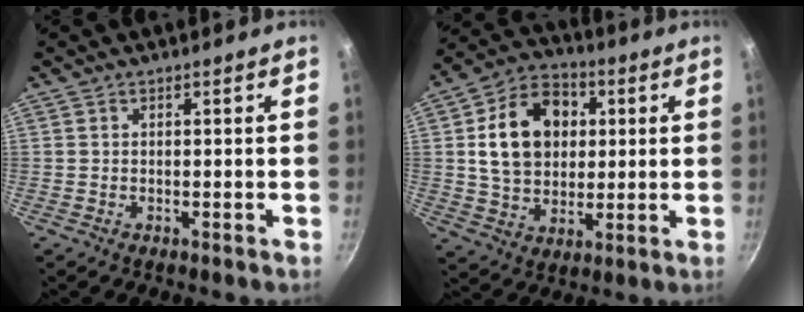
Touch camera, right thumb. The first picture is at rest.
{"total": 16.4, "force": [2.9, 12.4, 10.4], "torque": [-0.148, 0.015, 0.044]}